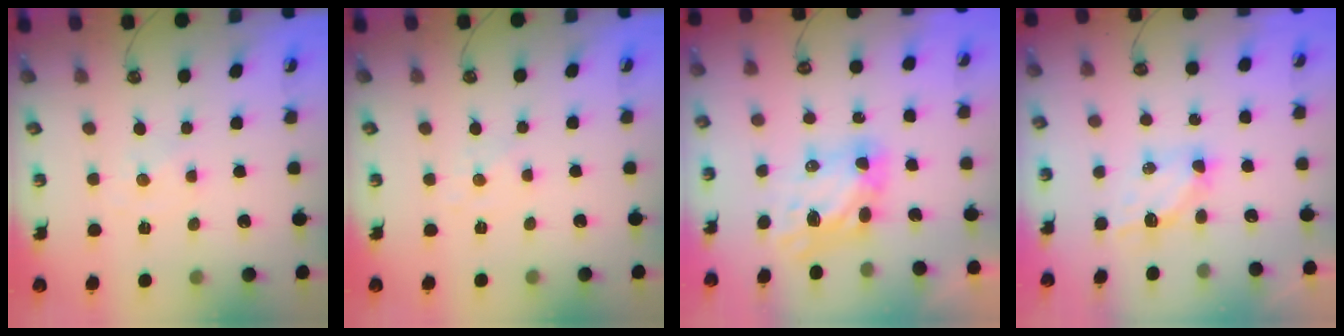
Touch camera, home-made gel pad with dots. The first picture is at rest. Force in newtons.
{"total": 1.7, "press": 1.6, "slide": 0.2}
{"total": 7.4, "press": 7.4, "slide": 0.6}
{"total": 5.3, "press": 5.3, "slide": 0.1}